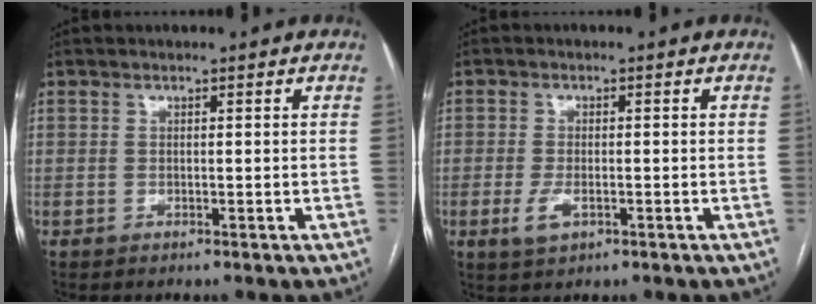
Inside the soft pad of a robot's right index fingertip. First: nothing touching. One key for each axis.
{"total": 3.3, "fx": -1.2, "fy": 1.5, "fz": 2.6, "tx": -0.056, "ty": -0.002, "tz": -0.018}